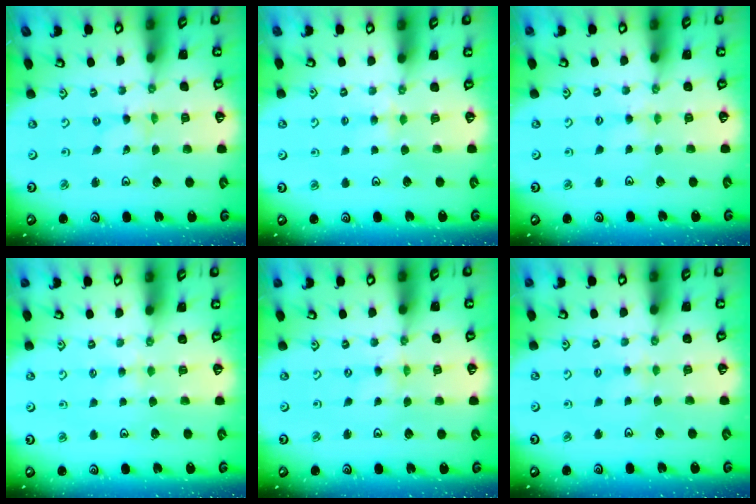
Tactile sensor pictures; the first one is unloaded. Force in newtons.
{"total": 4.6, "press": 4.6, "slide": 0.4}
{"total": 2.8, "press": 2.8, "slide": 0.3}
{"total": 3.0, "press": 3.0, "slide": 0.5}
{"total": 0.0}
{"total": 2.8, "press": 2.7, "slide": 0.5}